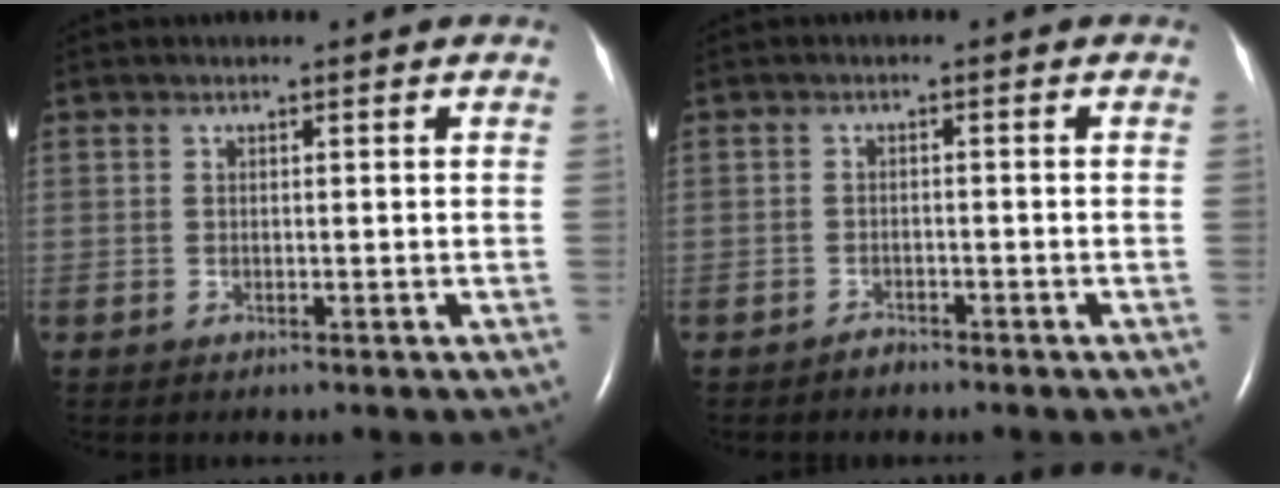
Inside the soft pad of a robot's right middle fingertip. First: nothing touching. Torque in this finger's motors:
{"motor_torque": [0.19, -0.16, -0.03, -0.02]}